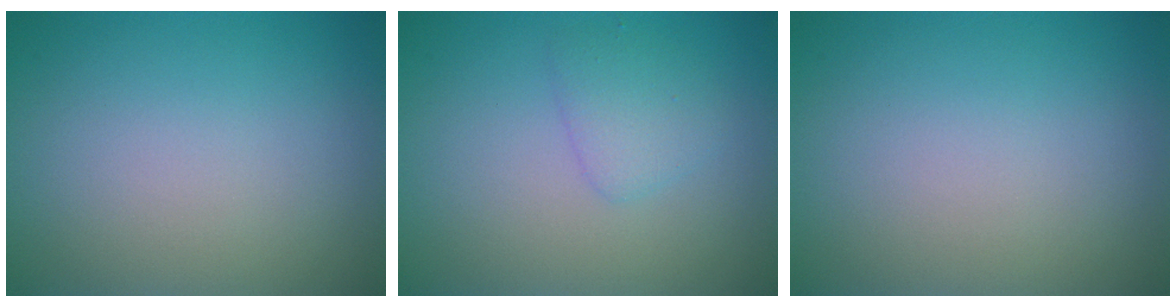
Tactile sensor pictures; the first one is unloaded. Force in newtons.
{"total": 1.9, "press": 1.9, "slide": 0.0}
{"total": 0.0}